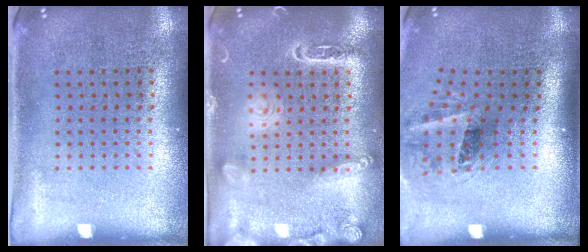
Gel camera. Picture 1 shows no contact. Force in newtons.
{"total": 1.8, "press": 1.8, "slide": 0.2}
{"total": 1.6, "press": 1.2, "slide": 1.1}